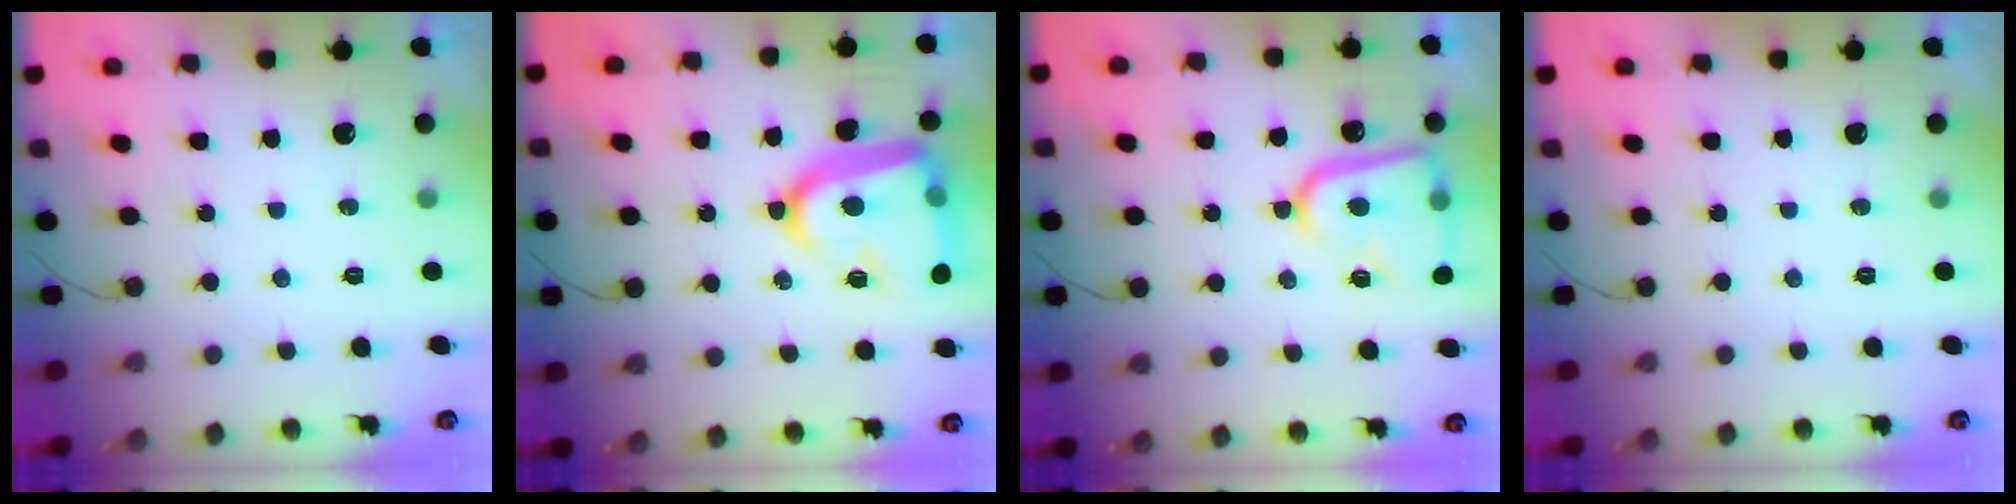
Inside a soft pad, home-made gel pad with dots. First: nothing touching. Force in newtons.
{"total": 19.8, "press": 19.7, "slide": 1.4}
{"total": 14.9, "press": 14.8, "slide": 1.4}
{"total": 0.0}